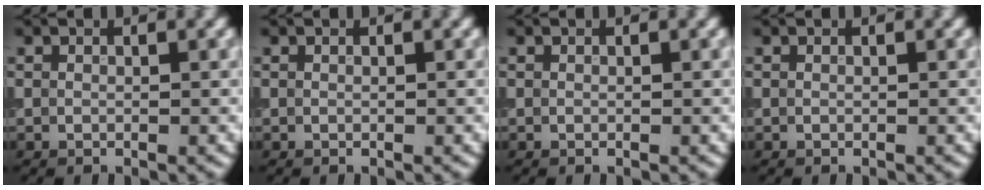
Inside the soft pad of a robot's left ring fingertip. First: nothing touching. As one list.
[{"total": 0.0}, {"total": 0.0}, {"total": 0.0}]